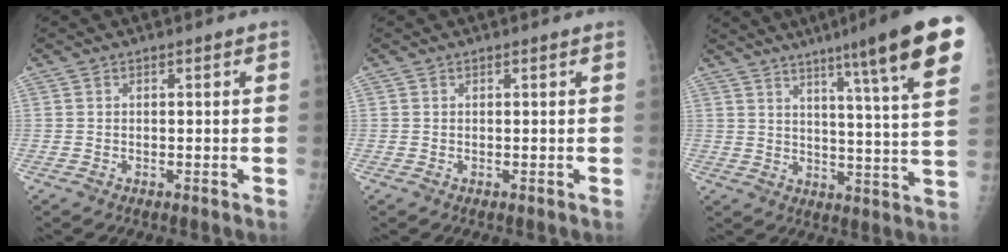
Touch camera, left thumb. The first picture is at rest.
{"total": 0.0}
{"total": 20.2, "force": [12.1, 1.1, 16.2], "torque": [-0.209, -0.045, 0.152]}